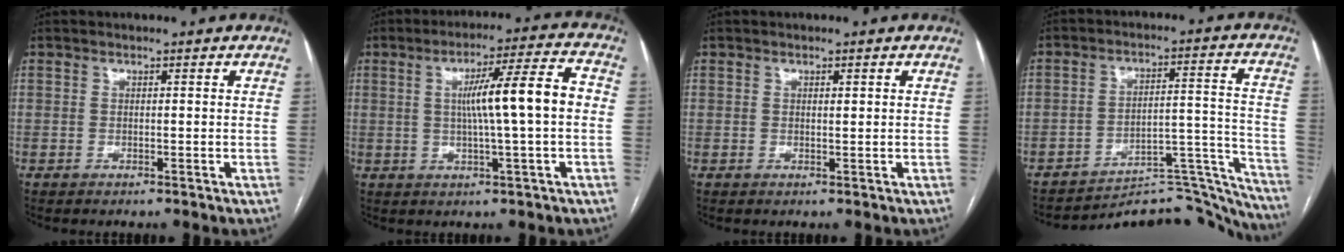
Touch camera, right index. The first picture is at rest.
{"total": 10.3, "force": [0.3, -0.2, 10.3], "torque": [-0.163, 0.014, 0.004]}
{"total": 0.6, "force": [0.3, 0.2, 0.4], "torque": [-0.009, -0.001, 0.004]}
{"total": 20.2, "force": [-19.8, 3.6, 1.7], "torque": [0.011, 0.073, -0.250]}